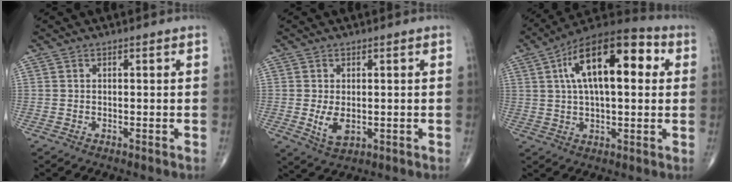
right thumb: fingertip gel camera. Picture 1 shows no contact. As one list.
[{"total": 4.4, "force": [-0.4, 2.5, 3.6], "torque": [-0.066, -0.012, 0.002]}, {"total": 19.3, "force": [5.0, 8.7, 16.5], "torque": [-0.251, 0.023, 0.070]}]